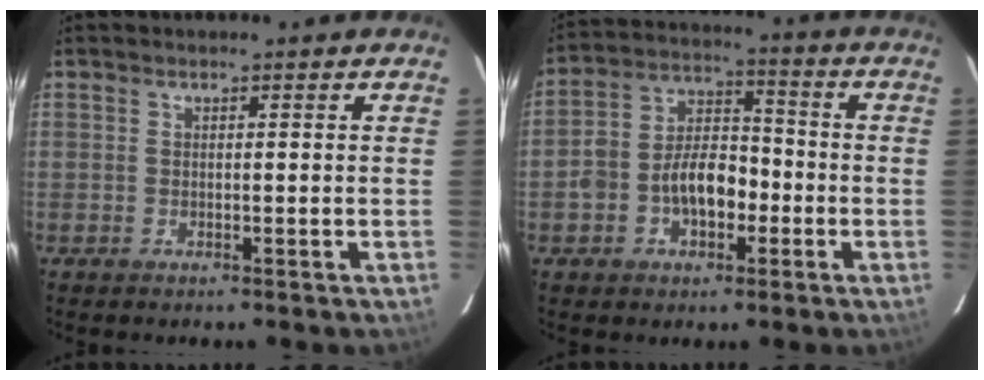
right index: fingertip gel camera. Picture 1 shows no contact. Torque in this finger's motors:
{"motor_torque": [0.37, 0.04, 0.29, 0.10]}